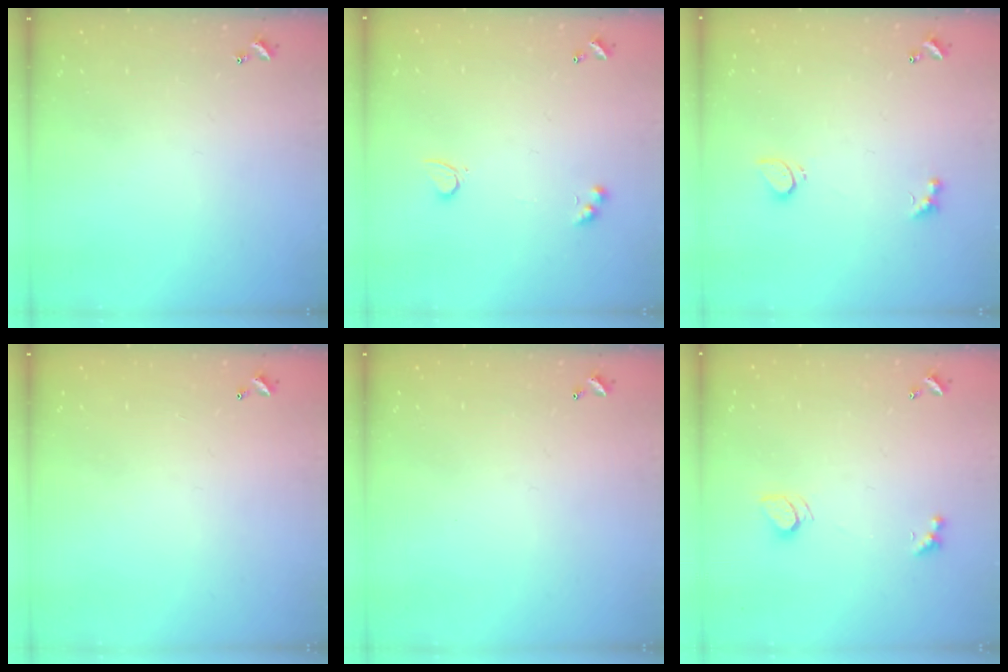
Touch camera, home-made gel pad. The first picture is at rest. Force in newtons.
{"total": 2.9, "press": 2.6, "slide": 1.3}
{"total": 2.3, "press": 2.3, "slide": 0.6}
{"total": 2.8, "press": 2.8, "slide": 0.1}
{"total": 2.7, "press": 2.7, "slide": 0.1}
{"total": 2.5, "press": 2.5, "slide": 0.6}